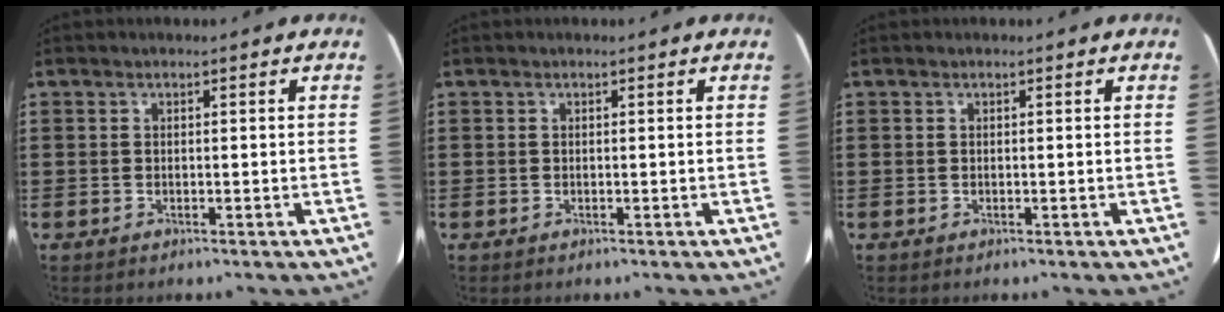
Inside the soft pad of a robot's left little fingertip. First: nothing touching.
{"total": 0.0}
{"total": 0.0}